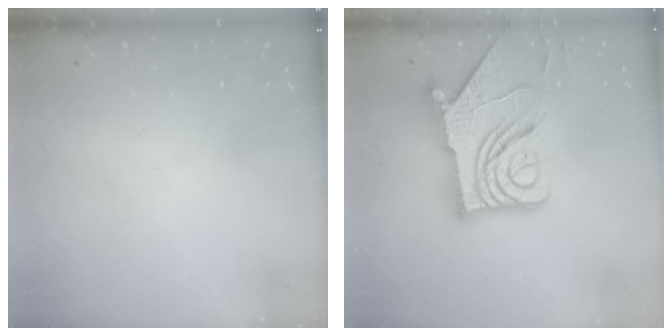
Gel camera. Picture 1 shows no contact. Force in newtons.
{"total": 16.1, "press": 16.0, "slide": 1.9}